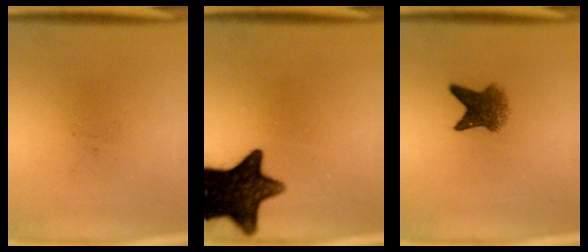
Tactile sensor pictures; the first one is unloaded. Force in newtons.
{"total": 15.0}
{"total": 4.9}